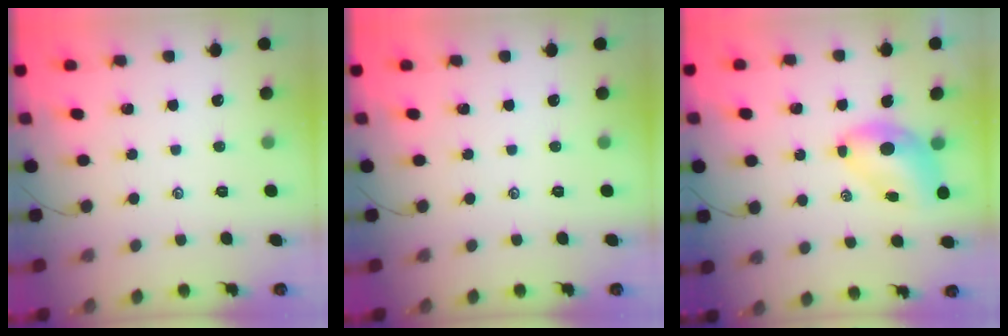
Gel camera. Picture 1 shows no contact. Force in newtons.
{"total": 0.0}
{"total": 6.8, "press": 6.7, "slide": 1.3}